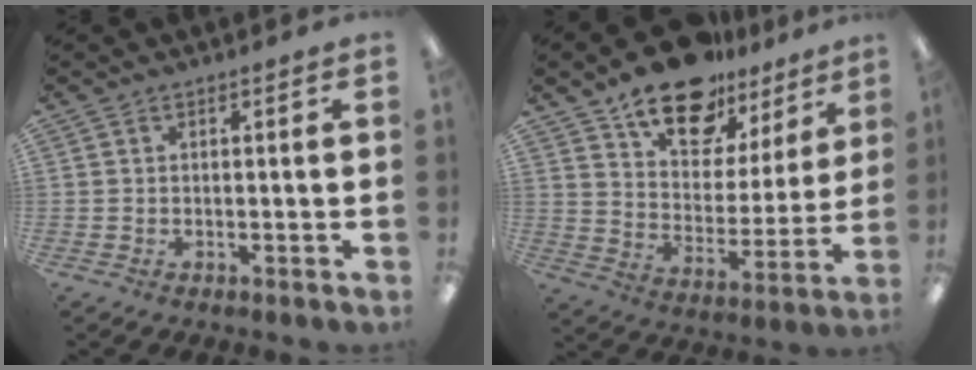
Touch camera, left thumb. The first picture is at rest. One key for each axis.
{"total": 17.2, "fx": 13.0, "fy": 8.8, "fz": 7.1, "tx": -0.110, "ty": -0.084, "tz": 0.230}